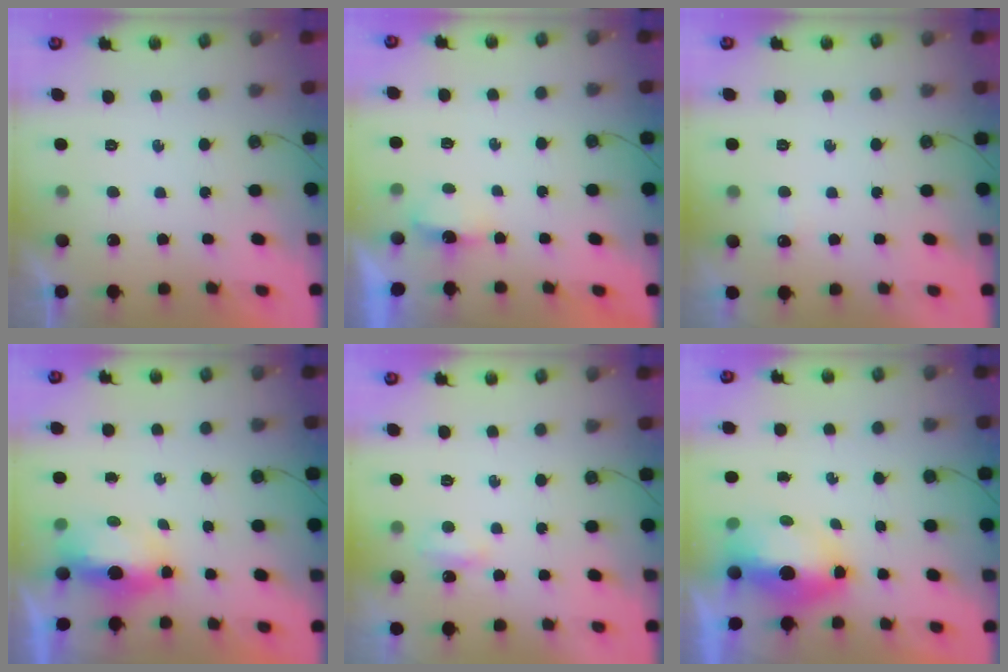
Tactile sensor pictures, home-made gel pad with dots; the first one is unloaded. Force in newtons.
{"total": 2.9, "press": 2.8, "slide": 0.6}
{"total": 2.8, "press": 2.7, "slide": 0.4}
{"total": 8.7, "press": 7.1, "slide": 5.0}
{"total": 2.9, "press": 2.9, "slide": 0.6}
{"total": 7.6, "press": 7.5, "slide": 1.3}